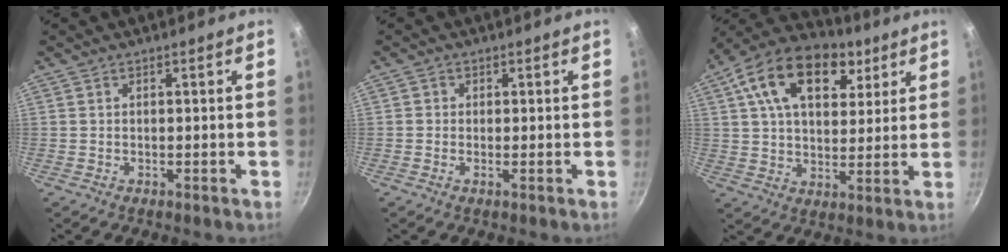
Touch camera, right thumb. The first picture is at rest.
{"total": 0.9, "force": [-0.1, 0.7, 0.5], "torque": [-0.013, 0.002, -0.007]}
{"total": 19.5, "force": [8.5, 12.2, 12.7], "torque": [-0.193, -0.007, 0.130]}